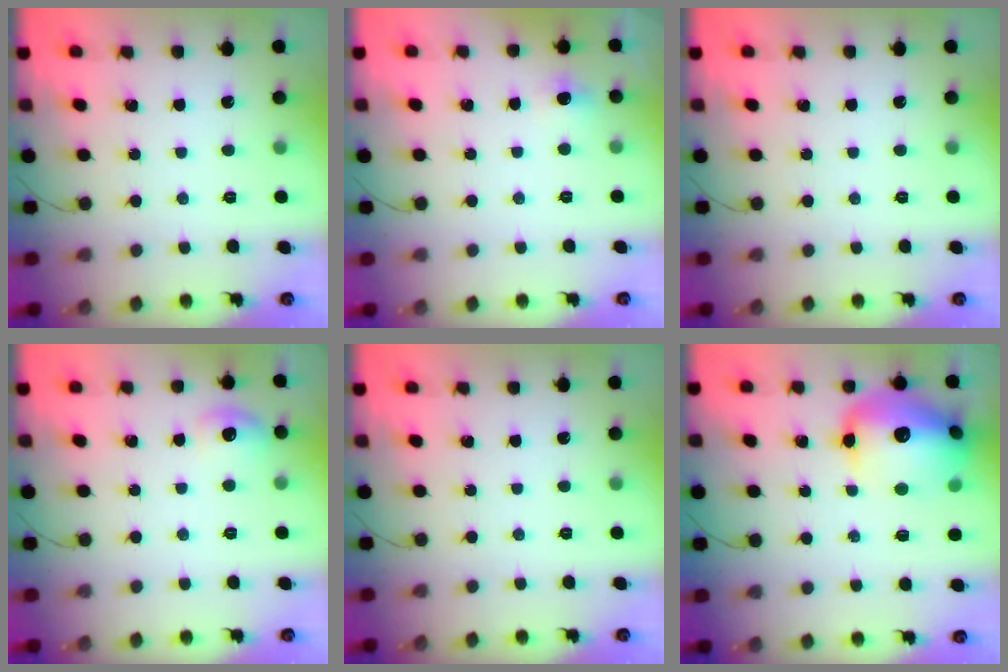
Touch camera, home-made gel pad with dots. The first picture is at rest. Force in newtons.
{"total": 8.0, "press": 4.2, "slide": 6.7}
{"total": 0.0}
{"total": 7.9, "press": 6.9, "slide": 3.9}
{"total": 0.0}
{"total": 19.5, "press": 19.2, "slide": 3.2}